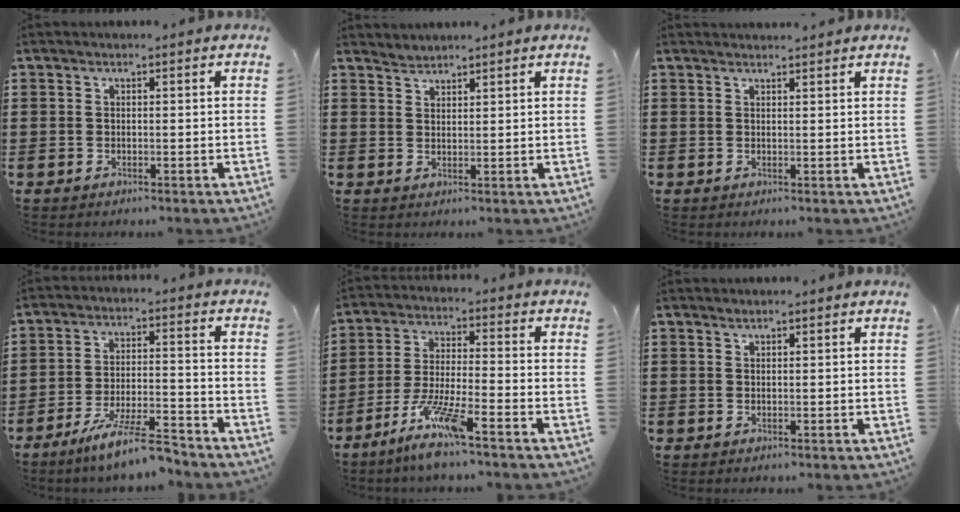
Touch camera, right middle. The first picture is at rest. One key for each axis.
{"total": 1.7, "fx": 1.6, "fy": -0.2, "fz": -0.5, "tx": 0.004, "ty": 0.002, "tz": 0.033}
{"total": 1.4, "fx": 1.4, "fy": -0.3, "fz": 0.1, "tx": -0.002, "ty": -0.003, "tz": 0.027}
{"total": 8.4, "fx": -7.1, "fy": 0.4, "fz": 4.6, "tx": -0.095, "ty": -0.006, "tz": -0.135}
{"total": 7.9, "fx": -5.9, "fy": 0.3, "fz": 5.3, "tx": -0.108, "ty": -0.010, "tz": -0.110}
{"total": 0.7, "fx": 0.7, "fy": 0.0, "fz": 0.1, "tx": -0.004, "ty": -0.002, "tz": 0.014}